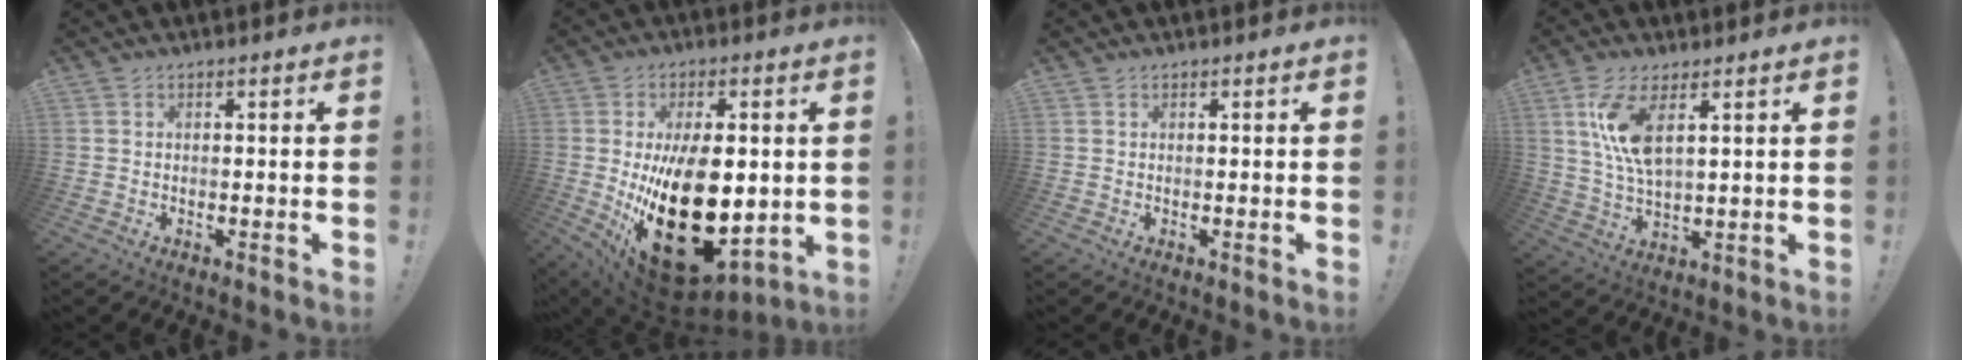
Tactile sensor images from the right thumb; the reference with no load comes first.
{"total": 27.7, "force": [-1.7, 15.2, 23.2], "torque": [-0.387, -0.023, 0.000]}
{"total": 0.0}
{"total": 10.5, "force": [4.4, 3.6, 8.8], "torque": [-0.172, -0.023, 0.078]}